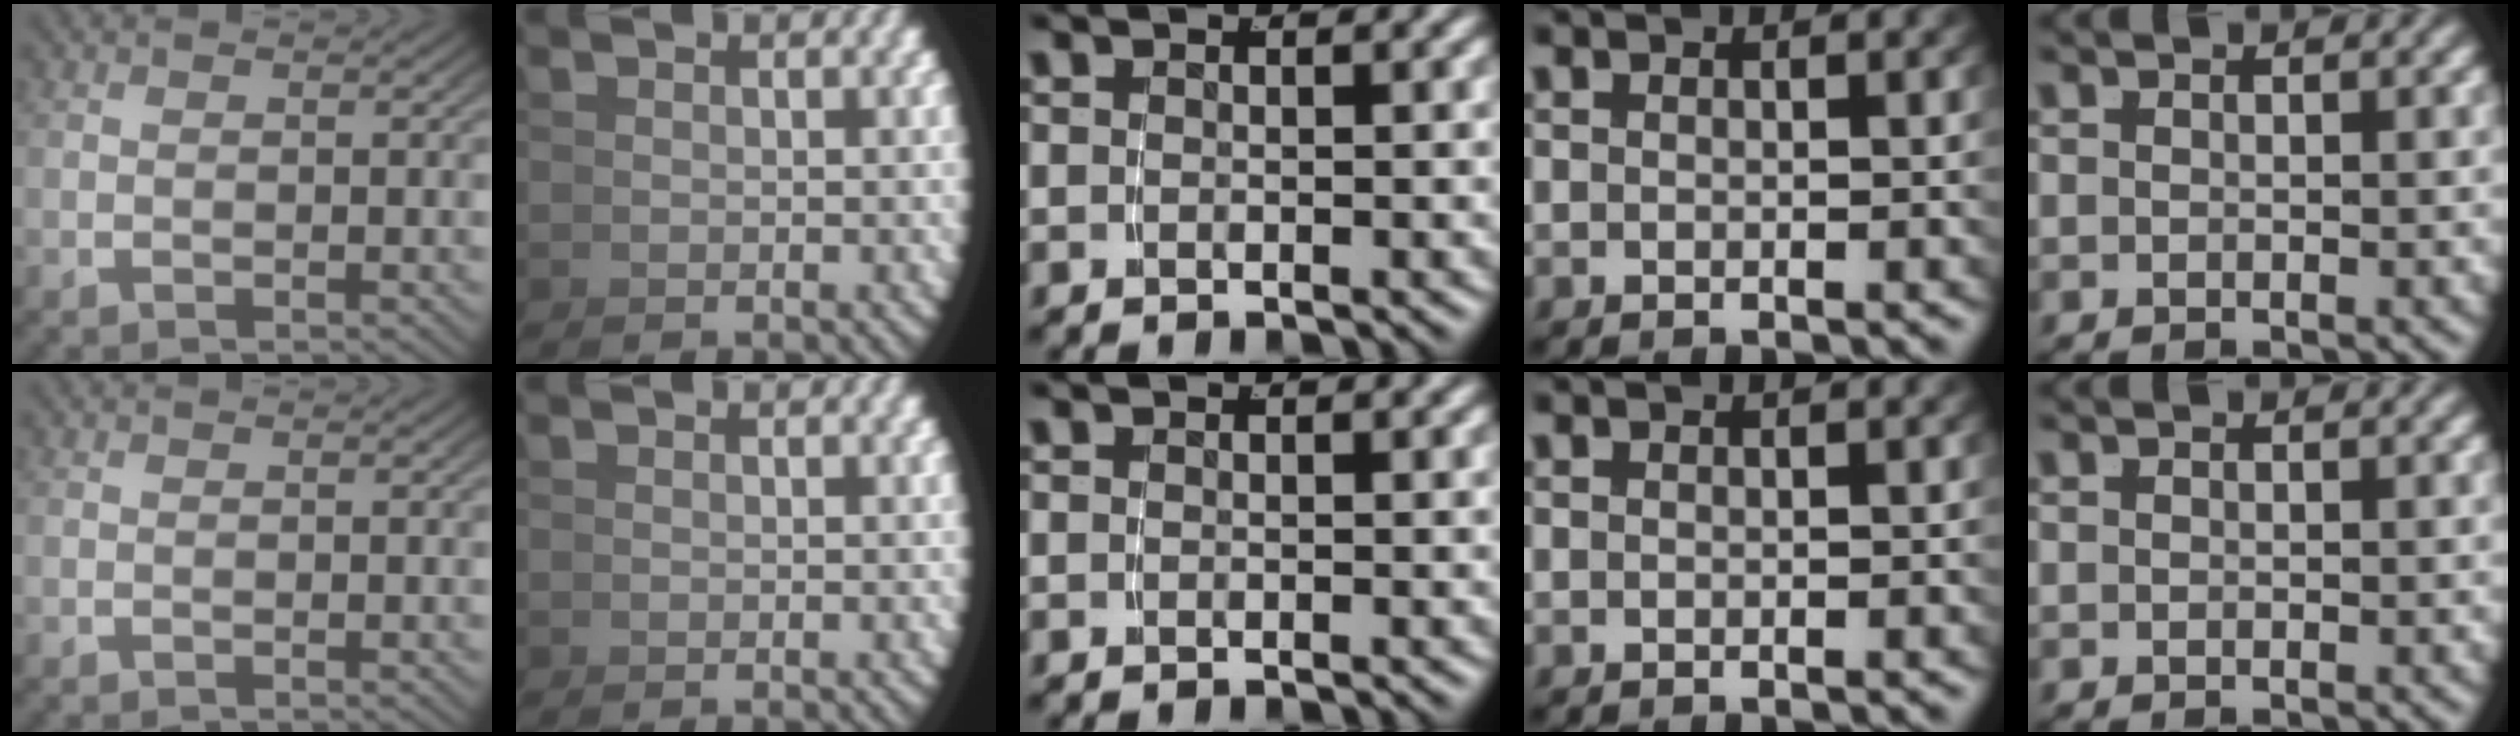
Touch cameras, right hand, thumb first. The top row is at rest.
{}